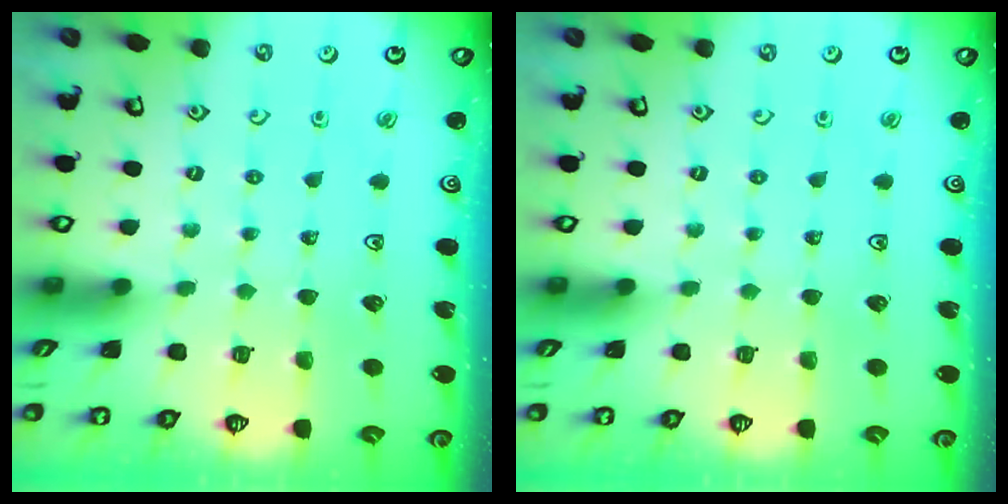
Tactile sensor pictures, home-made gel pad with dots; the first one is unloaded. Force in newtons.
{"total": 0.0}